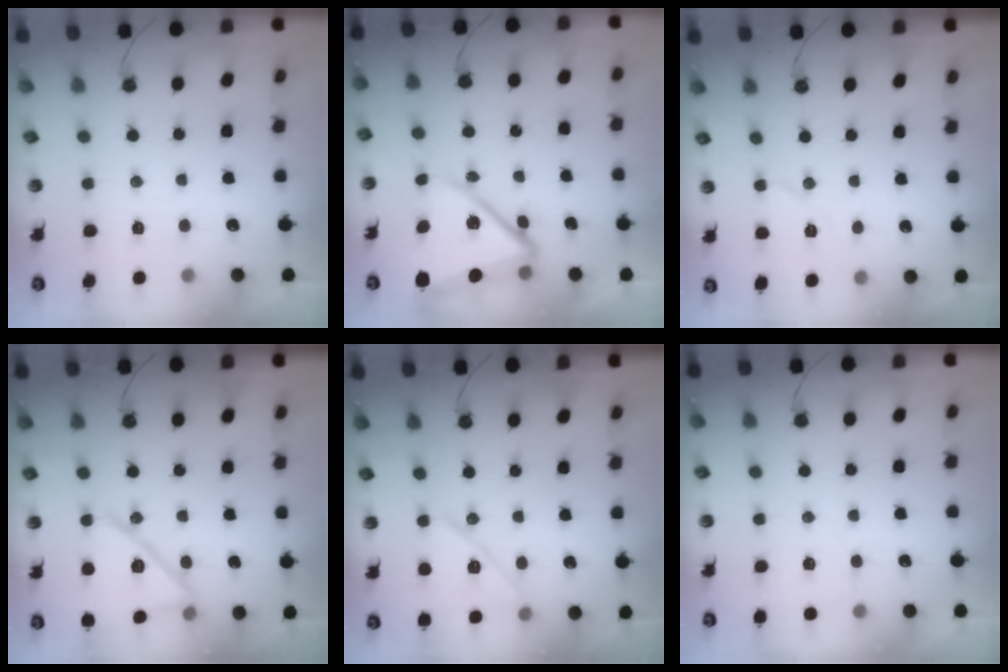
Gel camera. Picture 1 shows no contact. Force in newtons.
{"total": 15.2, "press": 15.2, "slide": 1.5}
{"total": 5.2, "press": 4.8, "slide": 2.1}
{"total": 17.0, "press": 16.9, "slide": 1.9}
{"total": 13.5, "press": 12.9, "slide": 3.9}
{"total": 3.1, "press": 2.4, "slide": 2.0}